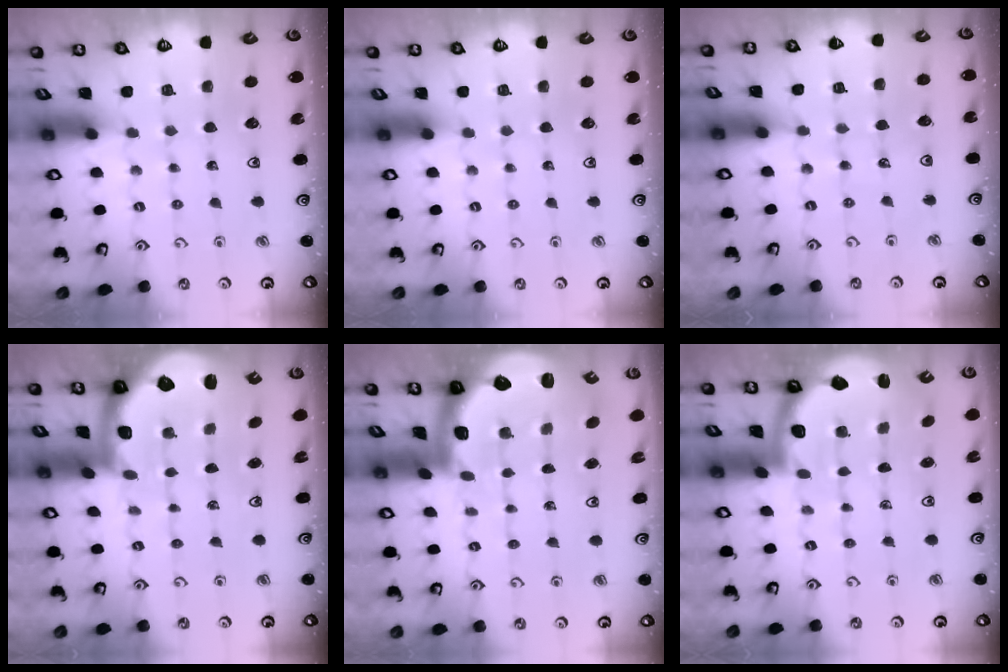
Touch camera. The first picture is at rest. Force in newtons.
{"total": 0.0}
{"total": 3.3, "press": 2.6, "slide": 2.0}
{"total": 1.7, "press": 1.7, "slide": 0.4}
{"total": 2.9, "press": 2.6, "slide": 1.4}
{"total": 2.5, "press": 2.2, "slide": 1.1}